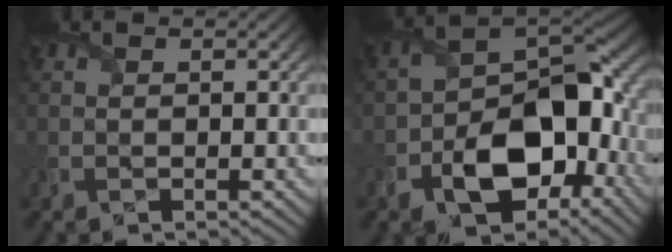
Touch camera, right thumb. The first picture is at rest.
{"total": 12.5, "force": [-4.8, 7.3, 9.0], "torque": [-0.149, -0.017, -0.085]}